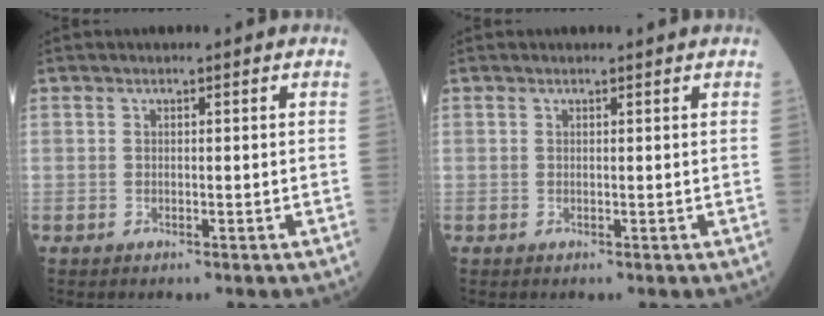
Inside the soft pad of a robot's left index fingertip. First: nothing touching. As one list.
[{"total": 0.9, "force": [0.9, -0.2, 0.1], "torque": [-0.006, -0.001, 0.011]}]